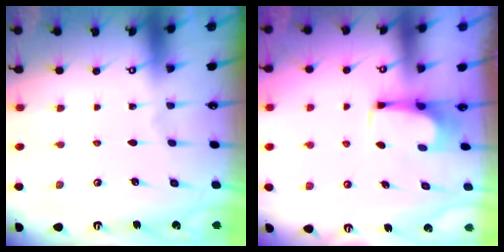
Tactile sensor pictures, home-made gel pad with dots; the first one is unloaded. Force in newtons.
{"total": 4.0, "press": 4.0, "slide": 0.3}